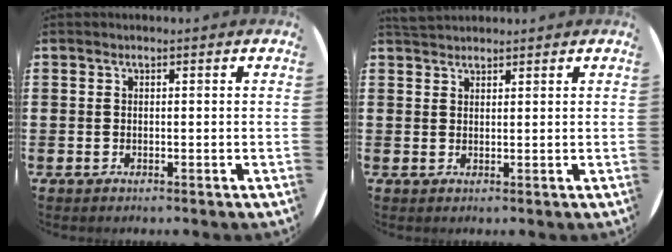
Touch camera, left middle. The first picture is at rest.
{"total": 1.6, "force": [1.6, 0.3, 0.1], "torque": [-0.005, 0.004, 0.031]}